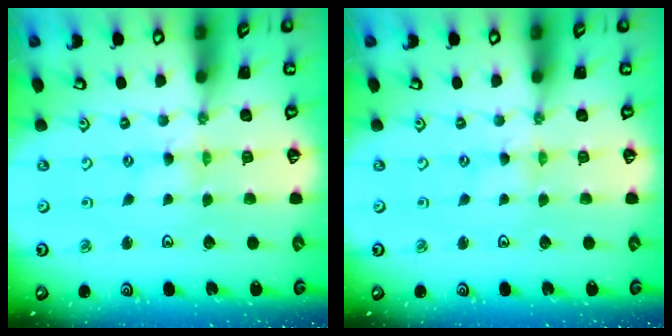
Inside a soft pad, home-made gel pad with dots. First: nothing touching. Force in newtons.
{"total": 0.0}